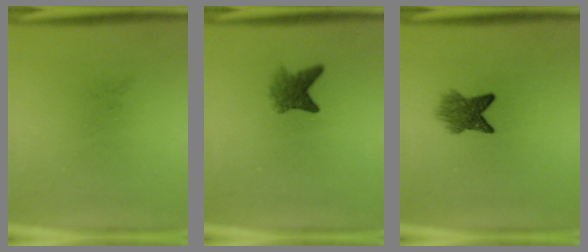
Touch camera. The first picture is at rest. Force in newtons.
{"total": 3.4}
{"total": 4.7}